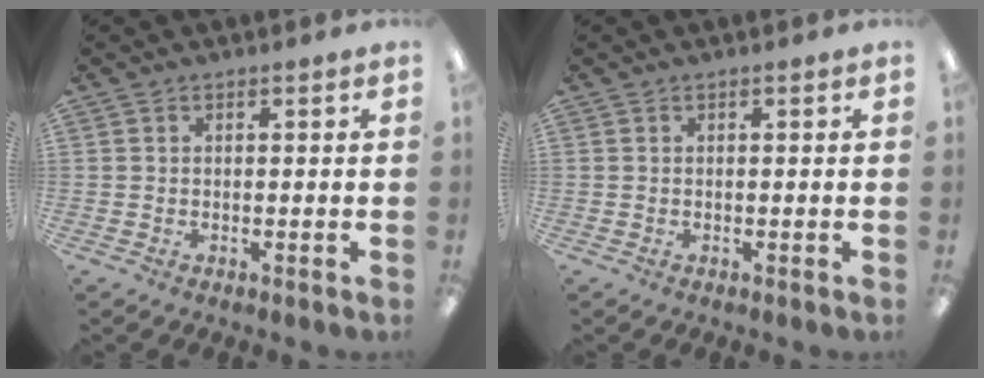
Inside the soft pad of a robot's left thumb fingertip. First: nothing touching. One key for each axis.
{"total": 0.0}